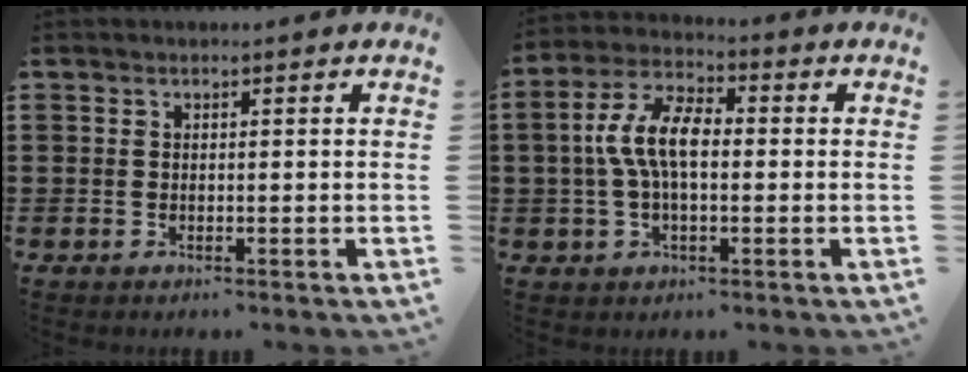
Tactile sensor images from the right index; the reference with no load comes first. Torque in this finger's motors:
{"motor_torque": [1.44, -0.71, 0.49, 0.21]}